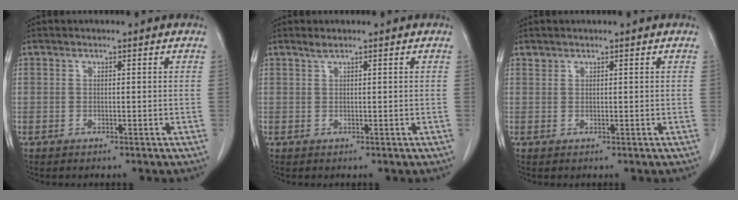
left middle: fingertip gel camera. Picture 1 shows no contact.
{"total": 0.8, "force": [0.7, -0.1, 0.4], "torque": [-0.015, 0.002, 0.018]}
{"total": 0.6, "force": [0.5, 0.2, -0.1], "torque": [-0.002, 0.003, 0.010]}